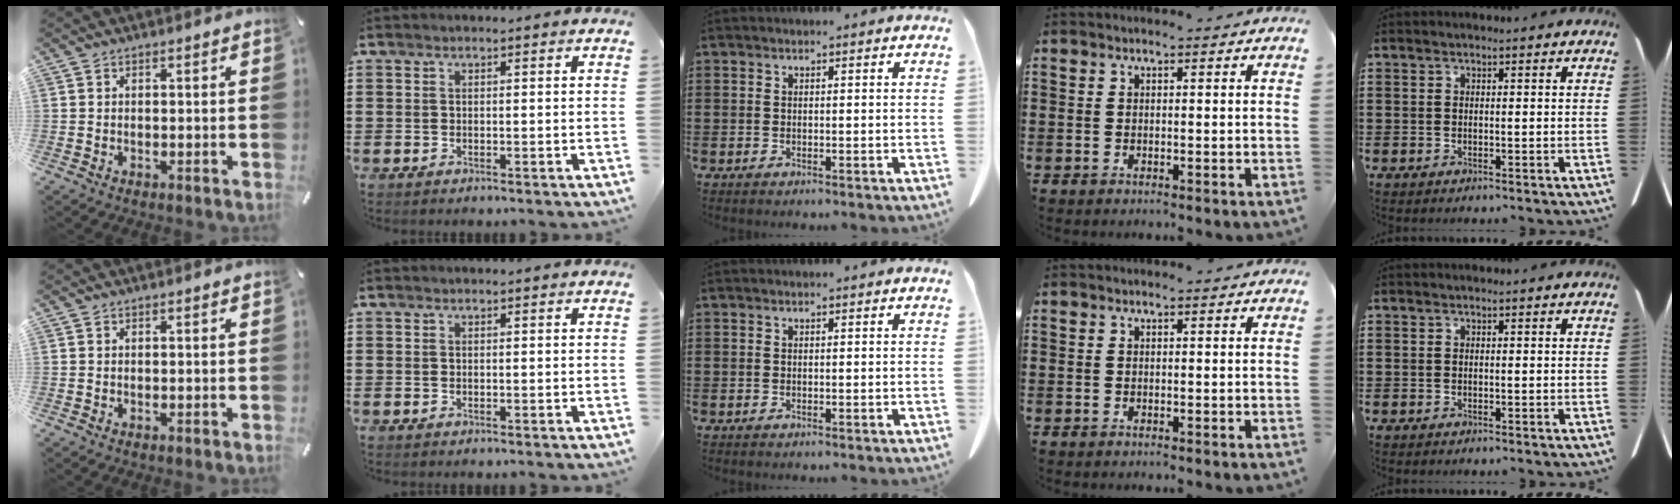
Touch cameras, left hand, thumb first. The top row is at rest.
{}